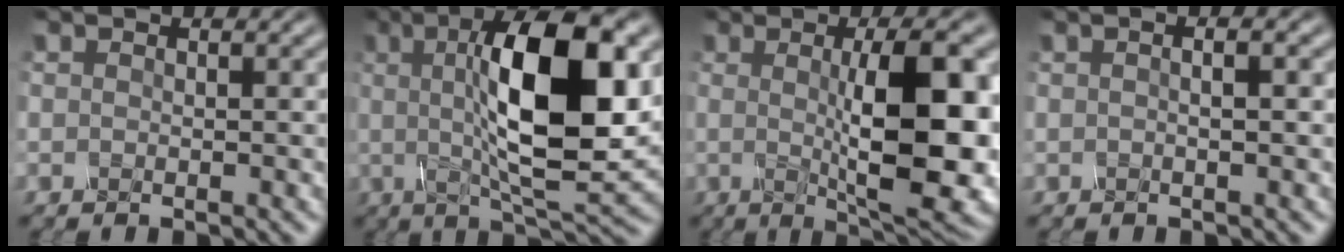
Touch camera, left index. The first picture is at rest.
{"total": 13.0, "force": [2.1, 3.7, 12.3], "torque": [-0.187, 0.004, 0.036]}
{"total": 11.6, "force": [0.1, 2.9, 11.3], "torque": [-0.146, -0.003, 0.006]}
{"total": 2.7, "force": [0.7, 1.1, 2.3], "torque": [-0.016, 0.007, -0.012]}